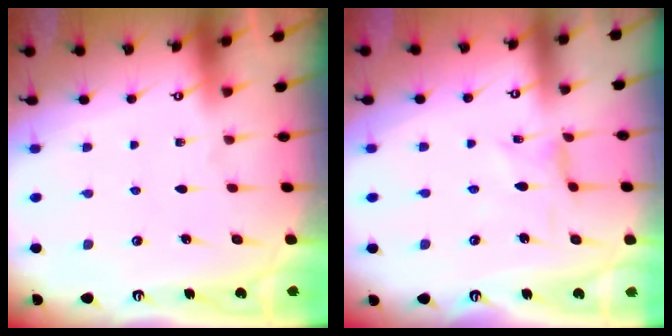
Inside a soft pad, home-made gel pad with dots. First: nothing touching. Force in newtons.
{"total": 1.6, "press": 1.5, "slide": 0.3}